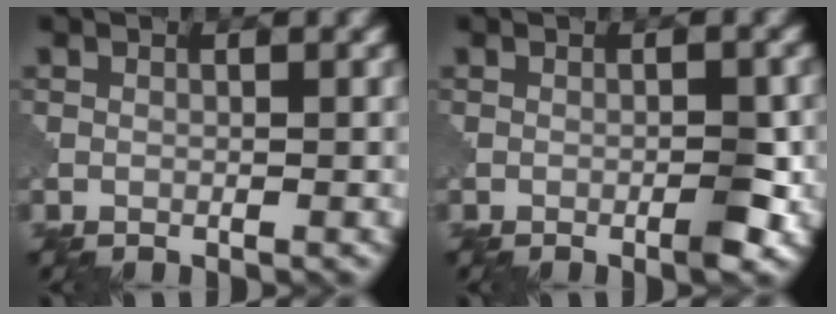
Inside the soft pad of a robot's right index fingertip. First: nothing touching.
{"total": 1.8, "force": [-0.8, 0.2, 1.5], "torque": [-0.023, 0.004, -0.013]}